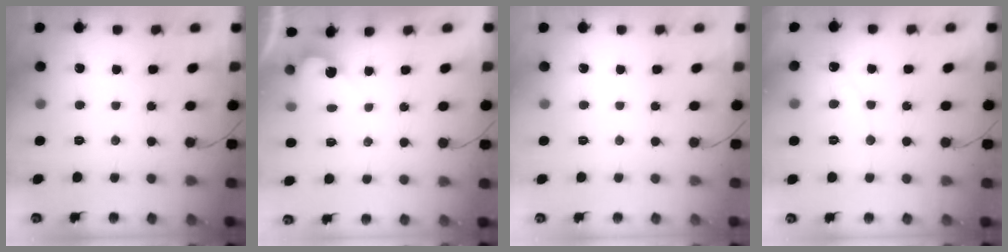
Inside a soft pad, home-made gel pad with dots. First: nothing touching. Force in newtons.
{"total": 2.7, "press": 2.7, "slide": 0.1}
{"total": 0.0}
{"total": 3.9, "press": 3.9, "slide": 0.2}